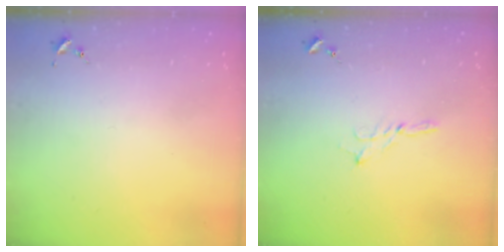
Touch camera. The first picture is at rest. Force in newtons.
{"total": 2.3, "press": 2.3, "slide": 0.2}